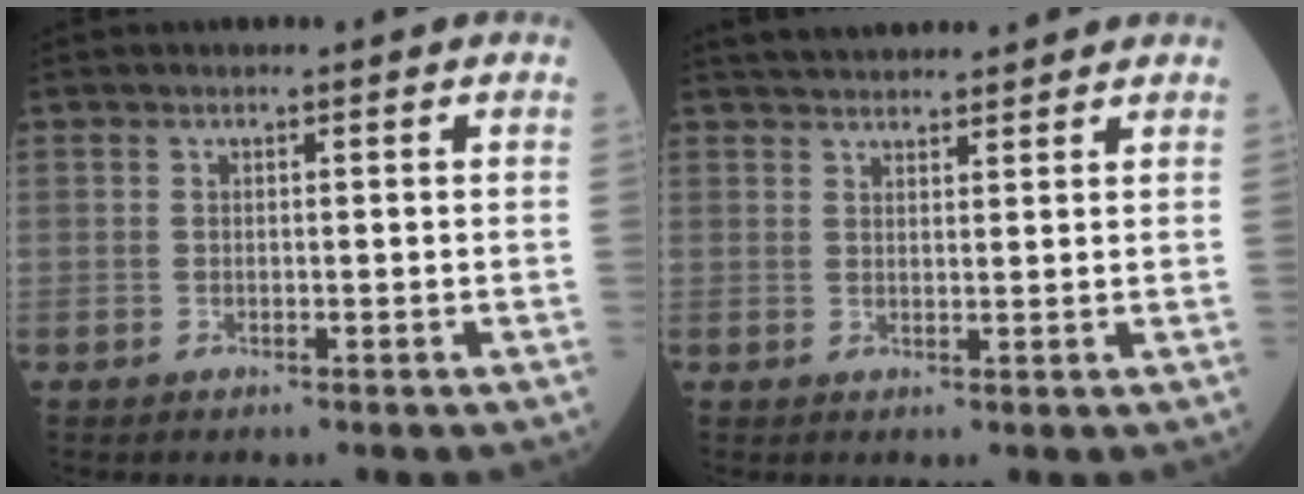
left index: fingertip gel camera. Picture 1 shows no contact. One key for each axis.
{"total": 8.4, "fx": 7.8, "fy": 1.6, "fz": 2.5, "tx": -0.038, "ty": 0.032, "tz": 0.113}